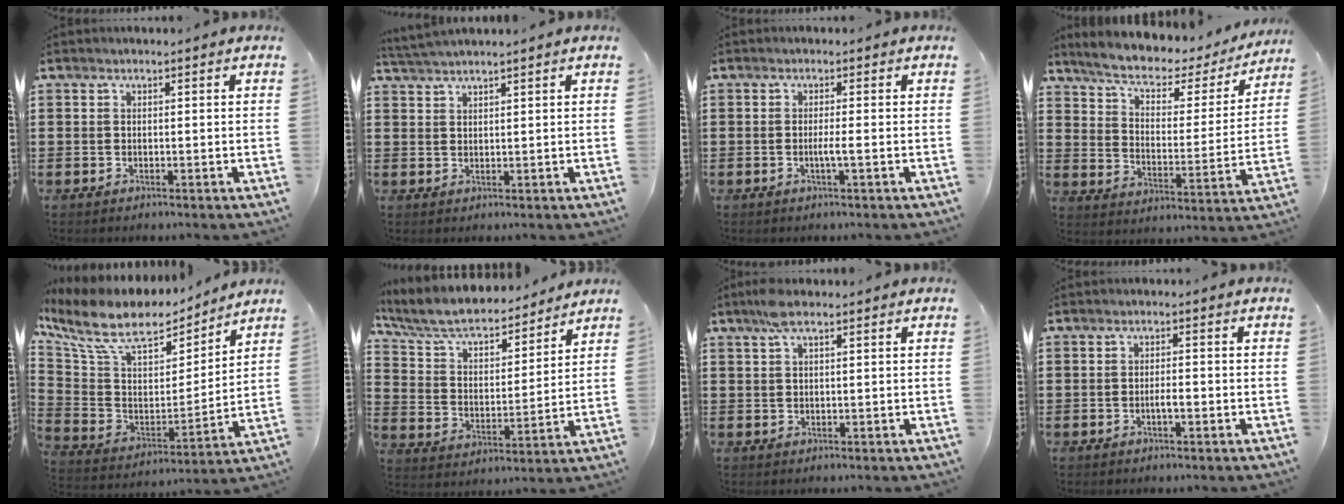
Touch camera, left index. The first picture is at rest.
{"total": 2.0, "force": [2.0, -0.4, 0.4], "torque": [-0.013, 0.000, 0.039]}
{"total": 2.0, "force": [-0.4, -0.1, 2.0], "torque": [-0.034, -0.002, -0.010]}
{"total": 5.6, "force": [4.1, 2.2, 3.1], "torque": [-0.072, -0.026, 0.064]}
{"total": 11.3, "force": [8.4, 4.4, 6.1], "torque": [-0.154, -0.045, 0.149]}
{"total": 7.1, "force": [6.4, 1.4, 2.7], "torque": [-0.081, -0.040, 0.107]}
{"total": 3.0, "force": [1.7, 0.7, 2.4], "torque": [-0.052, 0.006, 0.030]}
{"total": 2.0, "force": [-0.7, 0.5, 1.8], "torque": [-0.032, 0.003, -0.012]}